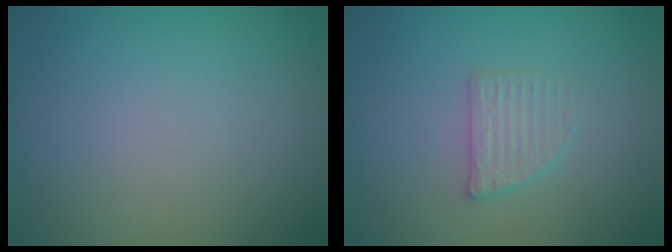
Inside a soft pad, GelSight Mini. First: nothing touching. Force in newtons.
{"total": 2.1, "press": 2.1, "slide": 0.4}